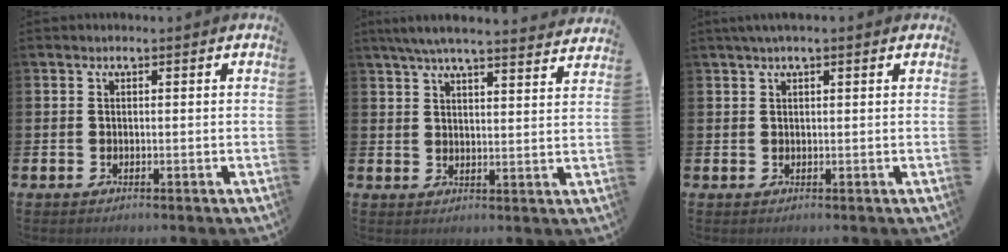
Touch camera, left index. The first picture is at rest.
{"total": 6.0, "force": [5.7, 0.2, 1.9], "torque": [-0.052, -0.026, 0.102]}
{"total": 1.7, "force": [1.3, 0.1, 1.1], "torque": [-0.020, 0.006, 0.022]}